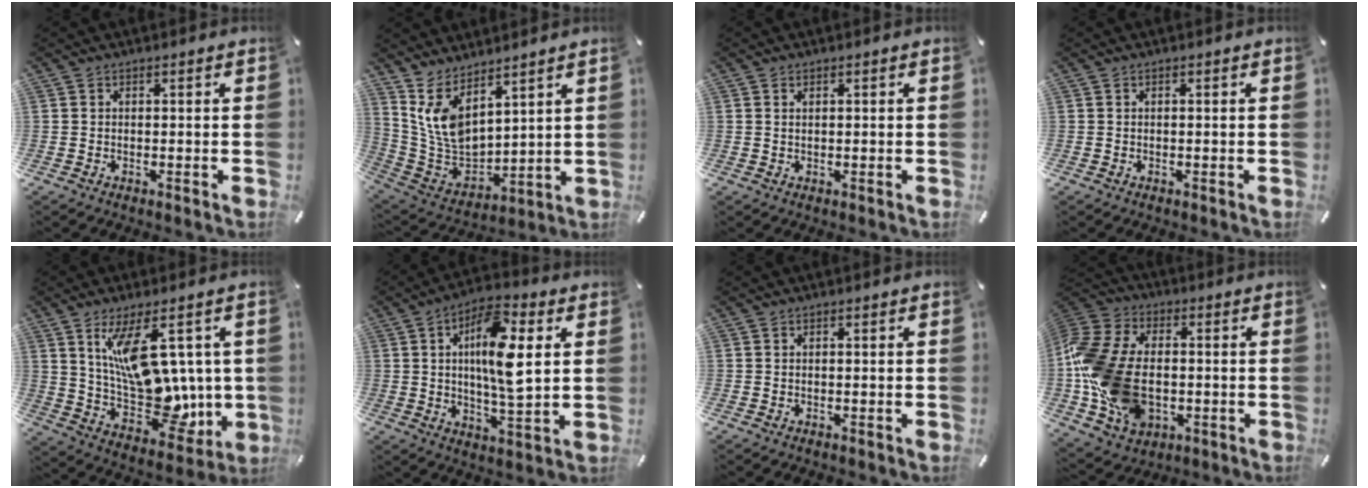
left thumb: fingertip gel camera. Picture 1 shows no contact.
{"total": 9.6, "force": [6.1, 5.6, 4.9], "torque": [-0.135, -0.051, 0.115]}
{"total": 0.7, "force": [0.3, 0.4, 0.5], "torque": [-0.011, 0.002, 0.004]}
{"total": 0.0}
{"total": 17.1, "force": [6.2, 8.9, 13.2], "torque": [-0.225, -0.048, 0.115]}
{"total": 13.9, "force": [3.2, 5.2, 12.5], "torque": [-0.222, -0.010, 0.047]}
{"total": 0.0}
{"total": 19.6, "force": [-2.4, 14.0, 13.4], "torque": [-0.296, 0.019, -0.037]}